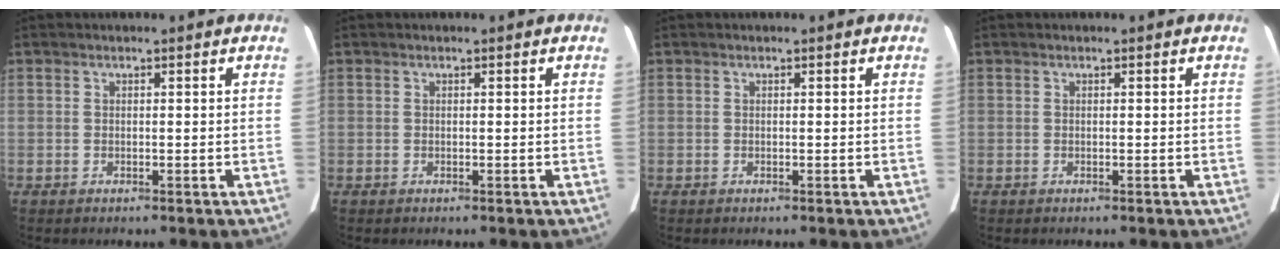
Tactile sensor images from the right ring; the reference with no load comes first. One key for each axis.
{"total": 0.0}
{"total": 0.0}
{"total": 0.0}